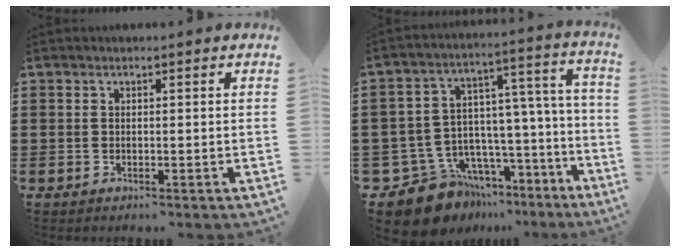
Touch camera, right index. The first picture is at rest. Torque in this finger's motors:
{"motor_torque": [0.53, -0.20, 0.23, 0.05]}